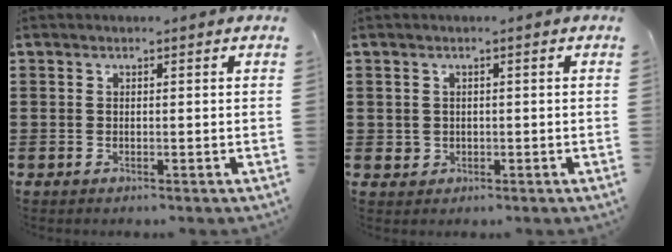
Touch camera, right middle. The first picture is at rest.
{"total": 1.2, "force": [0.1, 1.2, 0.2], "torque": [-0.008, 0.006, 0.000]}